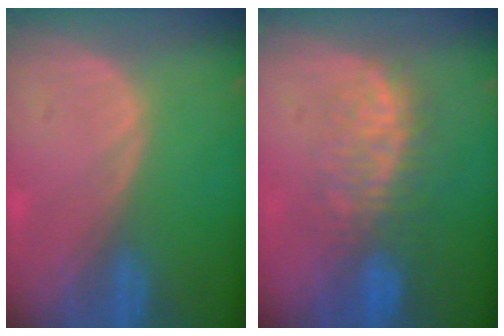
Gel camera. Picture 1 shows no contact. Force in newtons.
{"total": 7.9, "press": 7.4, "slide": 2.8}